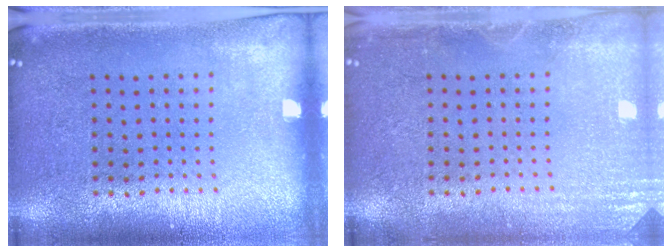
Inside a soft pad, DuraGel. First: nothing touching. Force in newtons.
{"total": 2.0, "press": 2.0, "slide": 0.4}